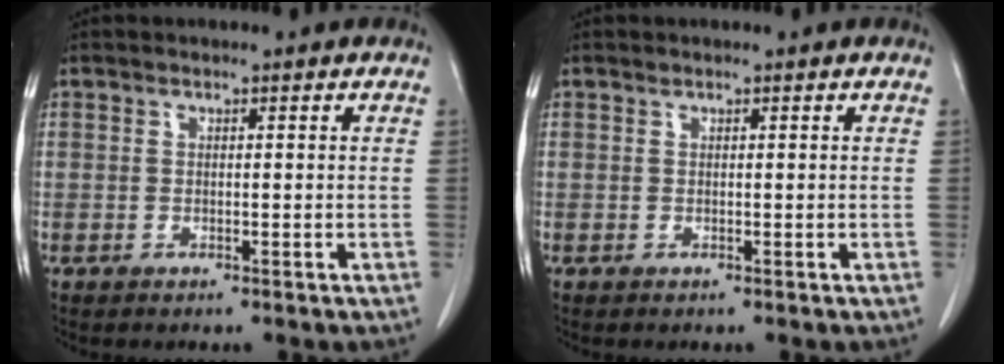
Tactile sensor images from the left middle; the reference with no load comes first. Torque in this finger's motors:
{"motor_torque": [0.12, -0.21, -0.05, -0.01]}